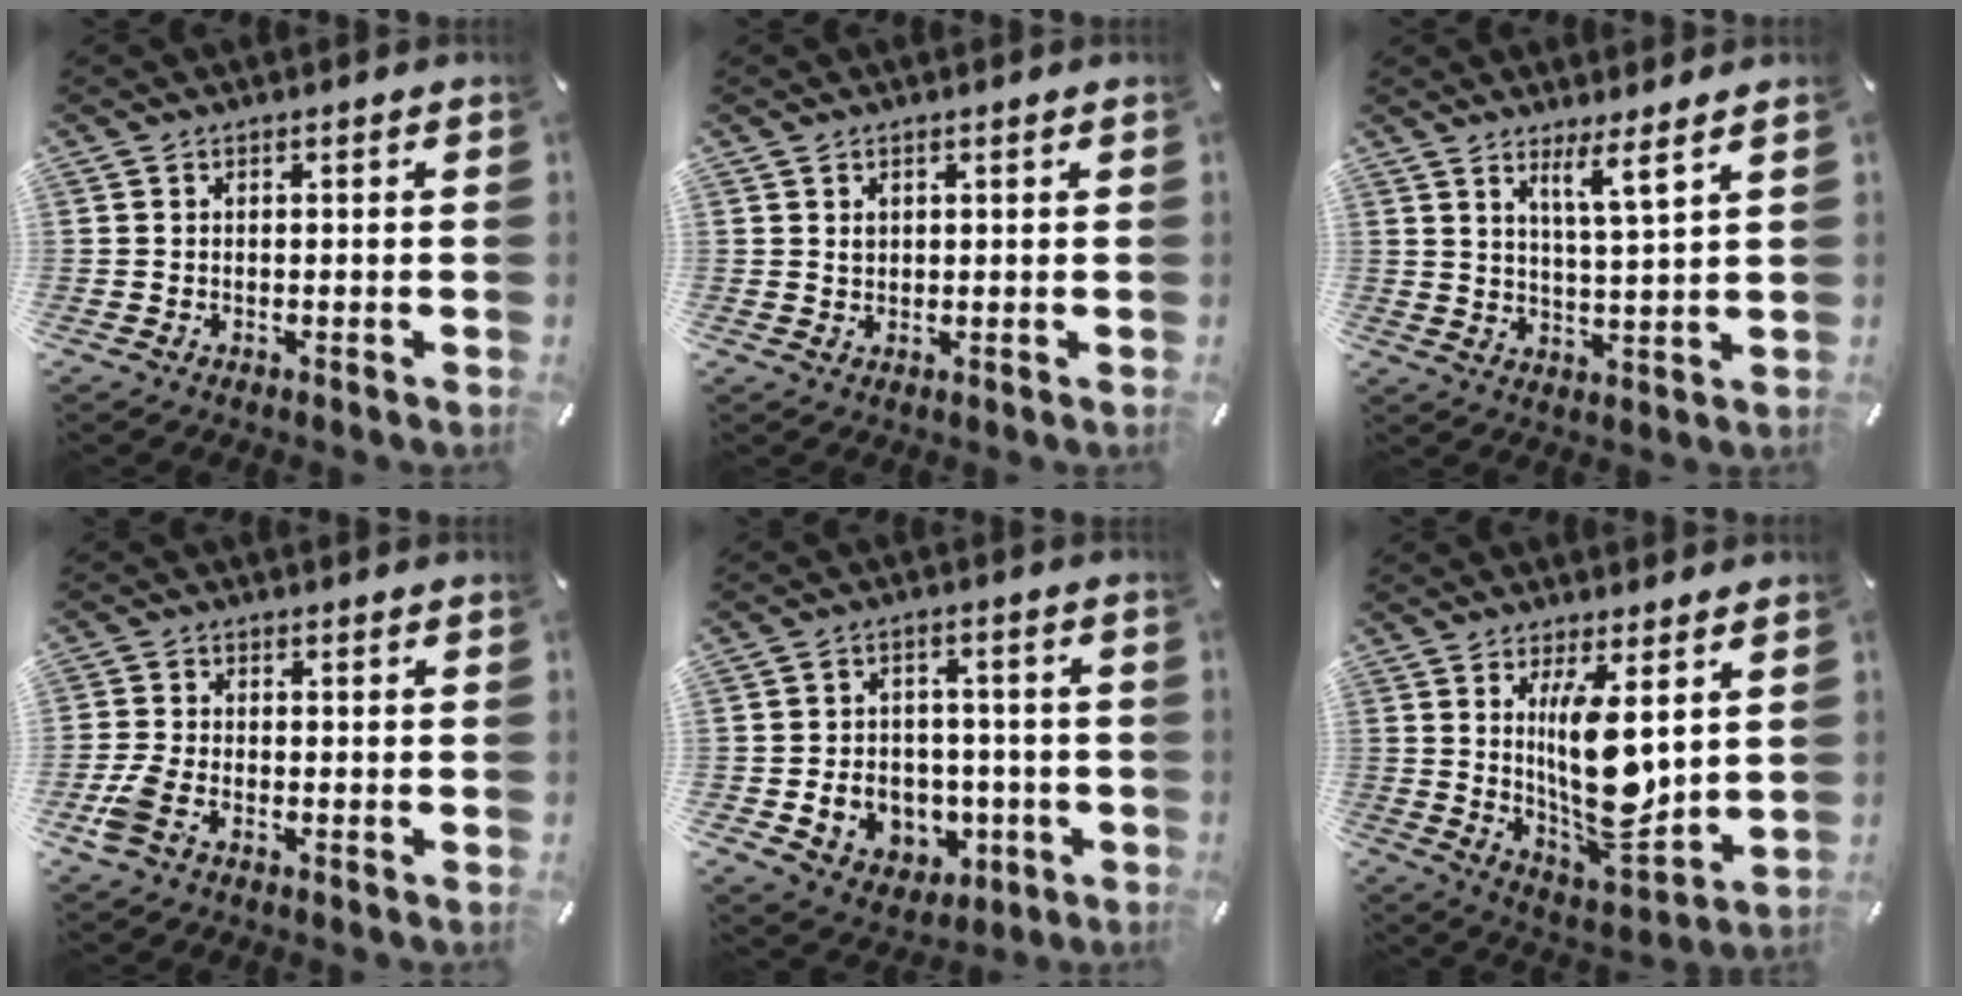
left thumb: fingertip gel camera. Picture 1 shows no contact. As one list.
[{"total": 1.1, "force": [0.6, 0.9, 0.4], "torque": [-0.009, 0.000, 0.012]}, {"total": 6.4, "force": [5.0, -0.5, 3.9], "torque": [-0.075, -0.031, 0.083]}, {"total": 5.2, "force": [-2.3, 3.1, 3.4], "torque": [-0.087, 0.005, -0.048]}, {"total": 9.0, "force": [-1.2, 8.2, 3.3], "torque": [-0.051, 0.004, -0.010]}, {"total": 15.0, "force": [4.0, 5.7, 13.2], "torque": [-0.241, -0.039, 0.064]}]